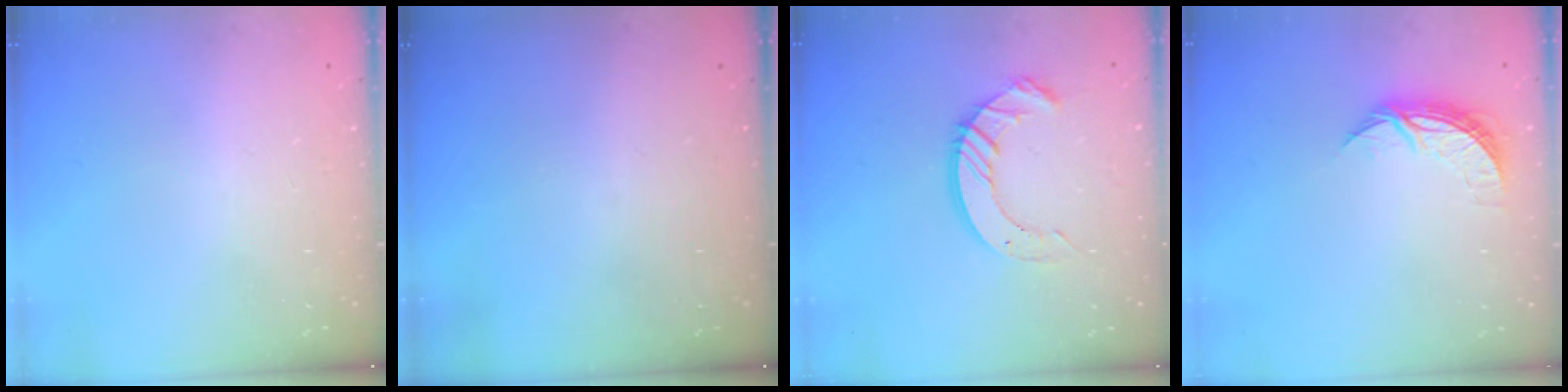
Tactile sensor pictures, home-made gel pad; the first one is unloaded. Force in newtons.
{"total": 0.0}
{"total": 10.2, "press": 10.1, "slide": 1.0}
{"total": 6.8, "press": 6.8, "slide": 0.5}